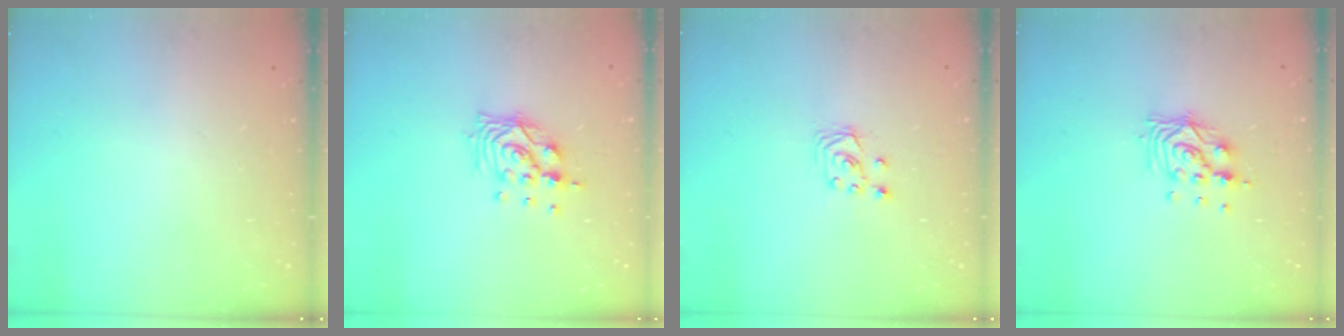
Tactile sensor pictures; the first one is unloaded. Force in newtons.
{"total": 10.7, "press": 10.6, "slide": 1.1}
{"total": 3.0, "press": 3.0, "slide": 0.3}
{"total": 10.7, "press": 10.7, "slide": 0.7}